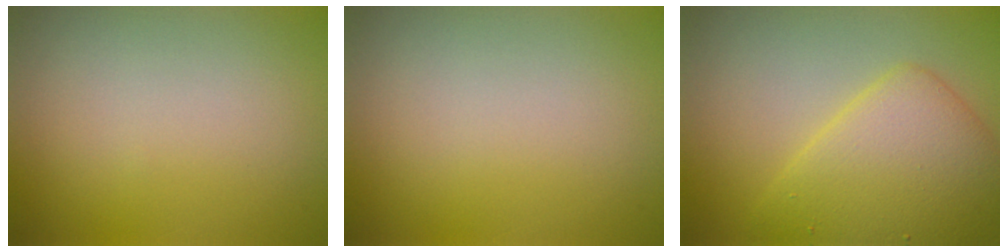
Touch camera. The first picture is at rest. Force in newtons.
{"total": 0.0}
{"total": 6.4, "press": 6.4, "slide": 0.1}